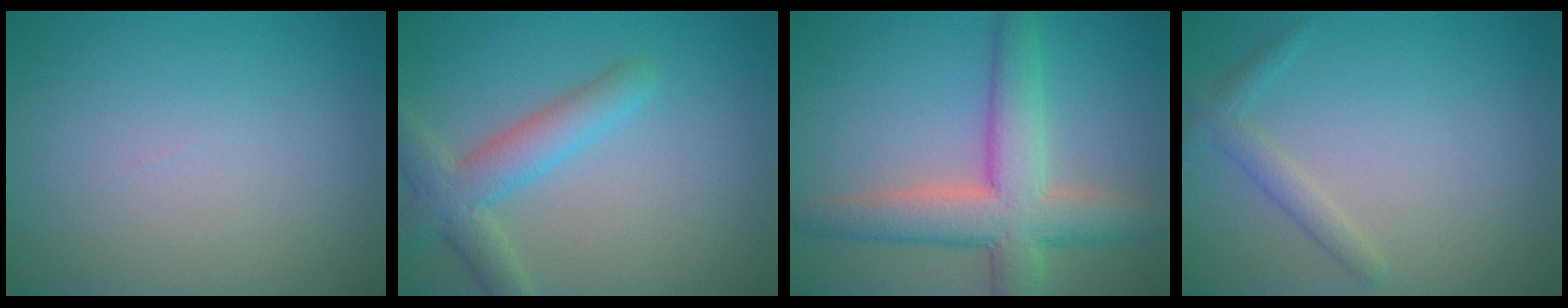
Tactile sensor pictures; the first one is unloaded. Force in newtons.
{"total": 4.0, "press": 4.0, "slide": 0.1}
{"total": 7.1, "press": 7.1, "slide": 0.3}
{"total": 1.7, "press": 1.7, "slide": 0.0}